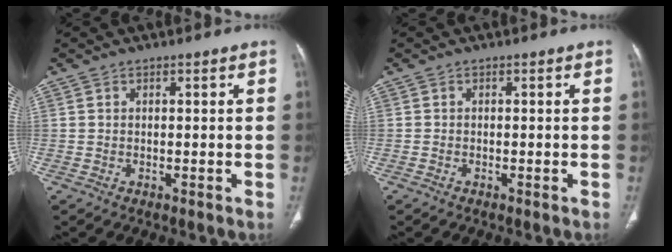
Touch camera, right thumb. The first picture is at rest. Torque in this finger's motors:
{"motor_torque": [-0.11, -0.11, 0.54, -0.34, -0.06]}